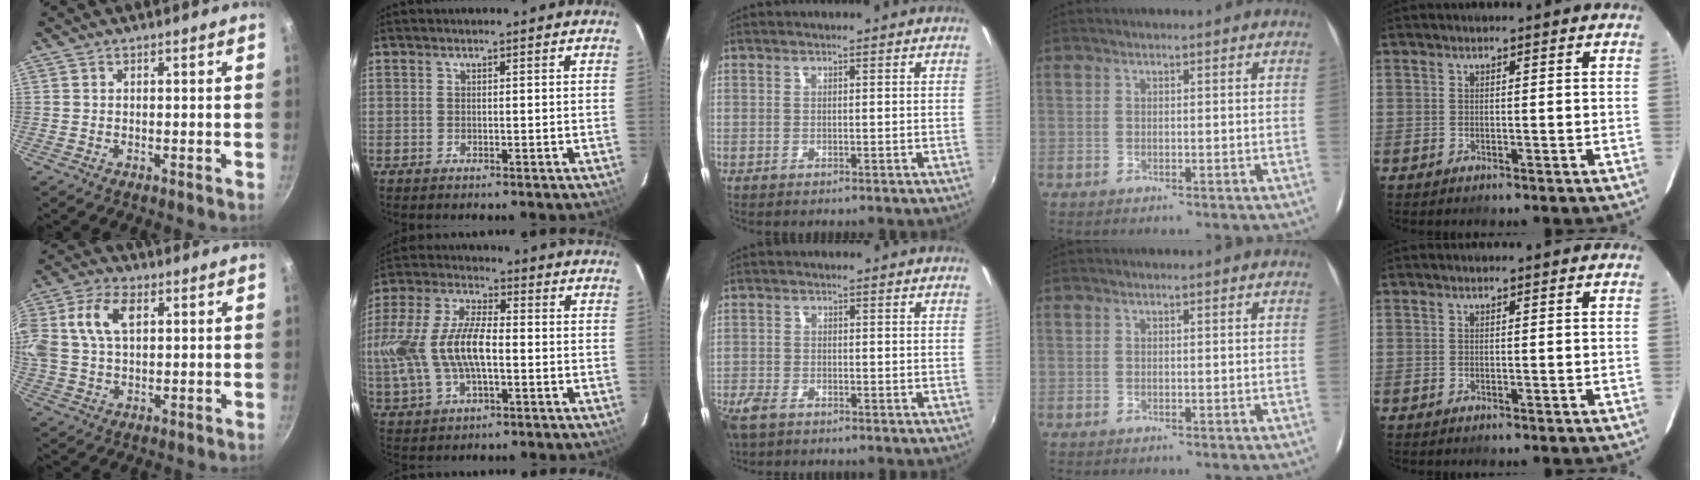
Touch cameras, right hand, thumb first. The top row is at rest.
{"thumb": {"total": 14.5, "force": [3.8, 9.1, 10.6], "torque": [-0.225, 0.028, 0.064]}, "index": {"total": 16.6, "force": [-1.9, 7.8, 14.5], "torque": [-0.315, 0.007, -0.031]}, "middle": {"total": 5.6, "force": [-3.8, 2.7, 3.0], "torque": [-0.081, -0.015, -0.079]}}